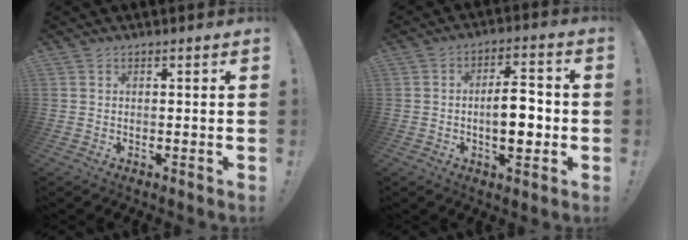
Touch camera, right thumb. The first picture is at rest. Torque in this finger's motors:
{"motor_torque": [-0.02, 0.27, 0.04, -0.01, 0.07]}